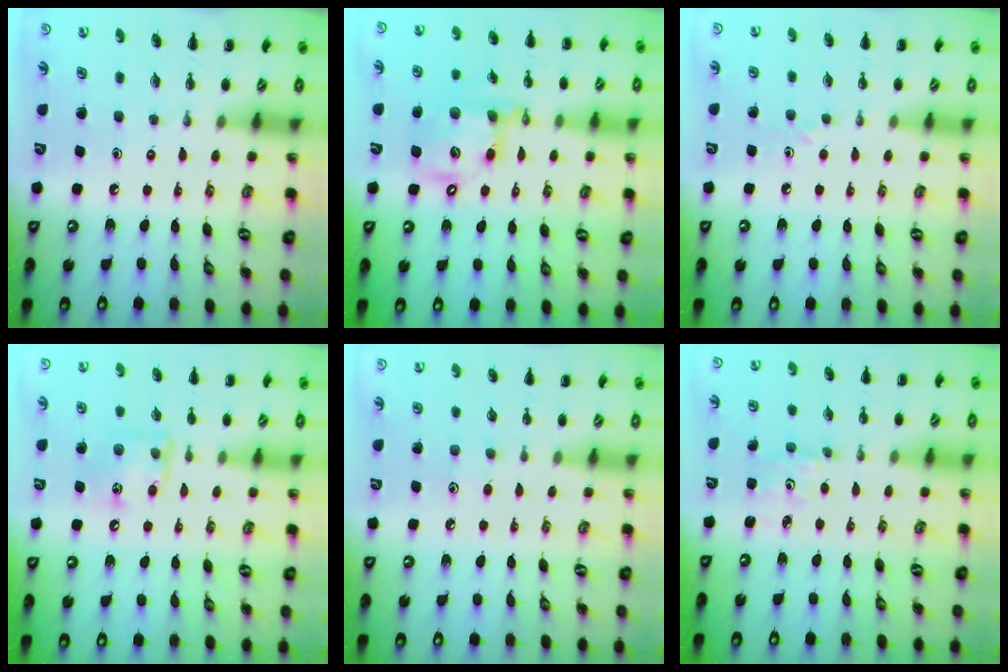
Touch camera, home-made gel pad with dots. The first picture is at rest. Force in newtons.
{"total": 15.0, "press": 14.7, "slide": 3.2}
{"total": 3.0, "press": 2.7, "slide": 1.2}
{"total": 10.9, "press": 10.8, "slide": 0.9}
{"total": 3.7, "press": 3.6, "slide": 1.0}
{"total": 1.6, "press": 1.6, "slide": 0.2}